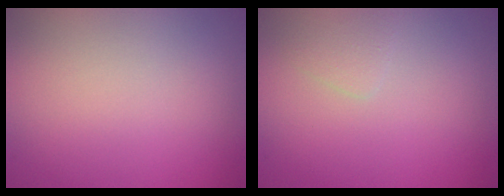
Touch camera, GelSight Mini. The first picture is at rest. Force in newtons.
{"total": 0.9, "press": 0.9, "slide": 0.1}